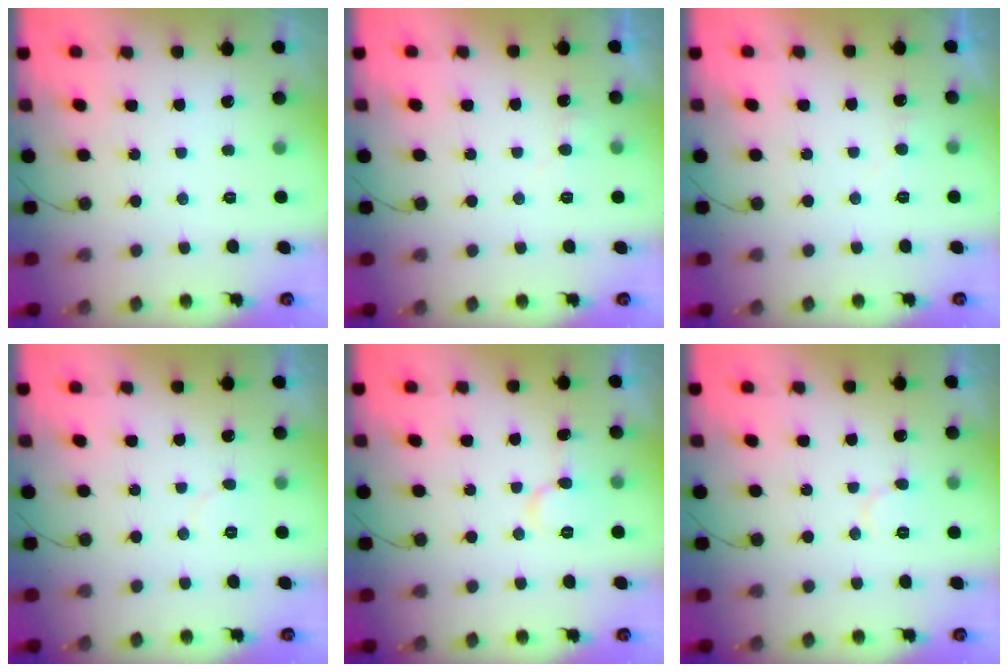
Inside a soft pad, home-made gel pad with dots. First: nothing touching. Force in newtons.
{"total": 3.4, "press": 3.4, "slide": 0.4}
{"total": 3.9, "press": 3.8, "slide": 0.5}
{"total": 3.7, "press": 3.7, "slide": 0.4}
{"total": 6.5, "press": 6.5, "slide": 0.5}
{"total": 5.3, "press": 5.3, "slide": 0.6}